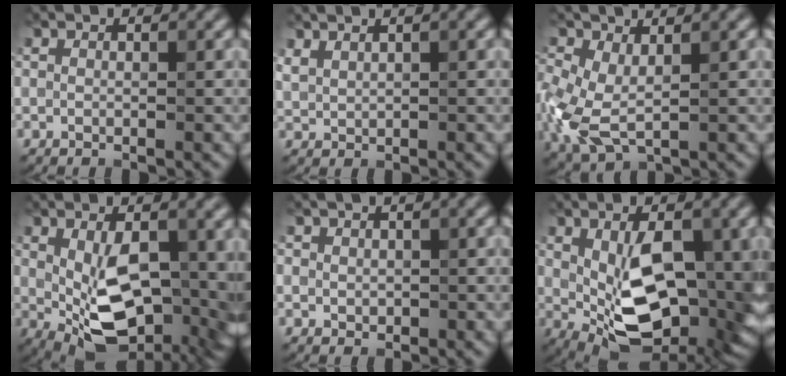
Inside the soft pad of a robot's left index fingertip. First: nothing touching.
{"total": 1.1, "force": [1.0, -0.1, -0.2], "torque": [-0.001, 0.003, 0.026]}
{"total": 5.0, "force": [-1.0, 2.9, 3.9], "torque": [-0.113, -0.017, -0.018]}
{"total": 10.0, "force": [0.0, 5.2, 8.5], "torque": [-0.133, -0.028, 0.014]}
{"total": 0.5, "force": [-0.1, 0.4, -0.4], "torque": [0.011, -0.001, 0.001]}
{"total": 10.5, "force": [-0.3, 5.1, 9.1], "torque": [-0.144, -0.028, 0.009]}